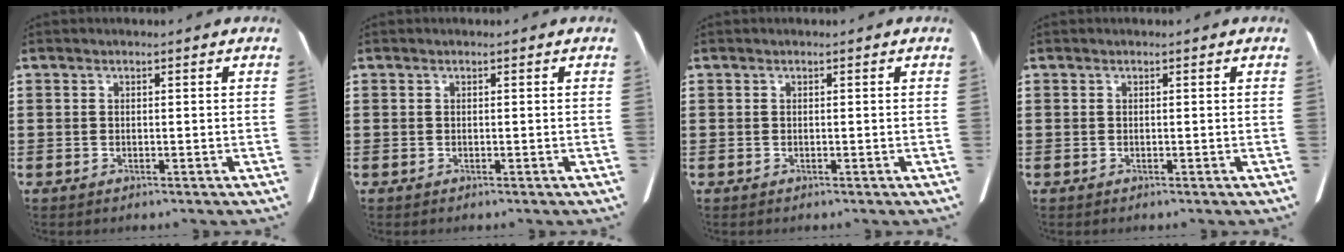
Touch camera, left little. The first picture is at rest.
{"total": 0.0}
{"total": 0.0}
{"total": 0.0}